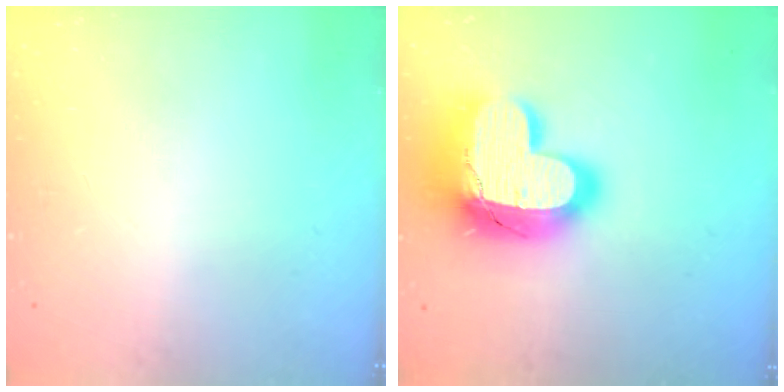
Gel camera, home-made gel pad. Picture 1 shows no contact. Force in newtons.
{"total": 22.3, "press": 22.3, "slide": 1.5}